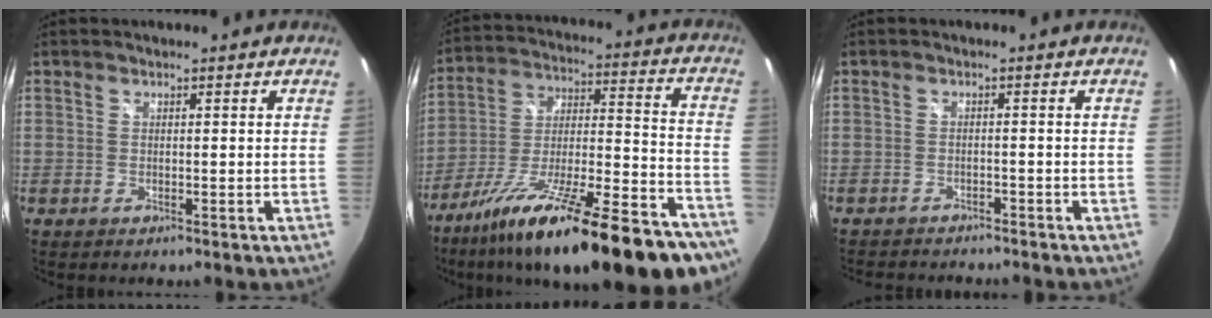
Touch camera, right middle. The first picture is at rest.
{"total": 32.2, "force": [-22.1, 7.8, 22.0], "torque": [-0.336, -0.040, -0.327]}
{"total": 5.4, "force": [-5.0, 1.3, 1.6], "torque": [-0.040, -0.011, -0.075]}